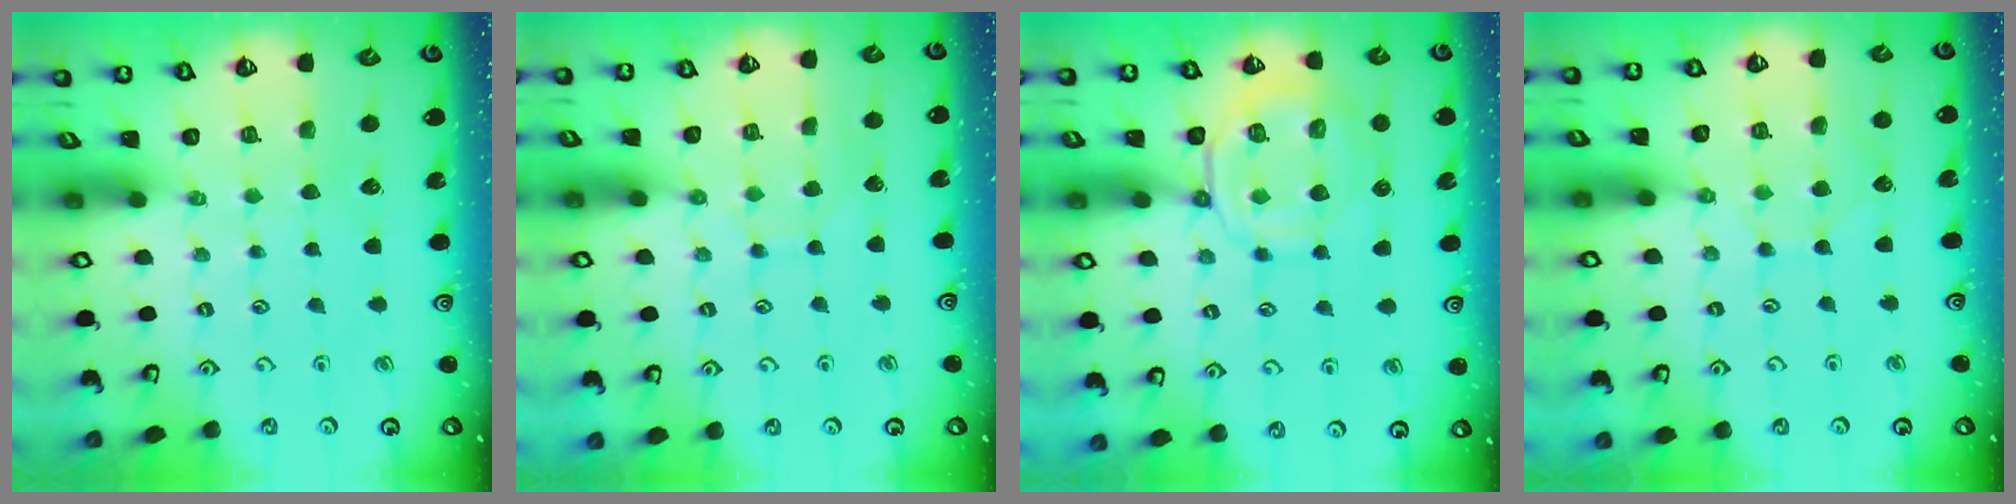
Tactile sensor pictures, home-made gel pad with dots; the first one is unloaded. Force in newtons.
{"total": 4.2, "press": 4.2, "slide": 0.3}
{"total": 11.0, "press": 10.9, "slide": 1.3}
{"total": 6.2, "press": 6.2, "slide": 0.6}